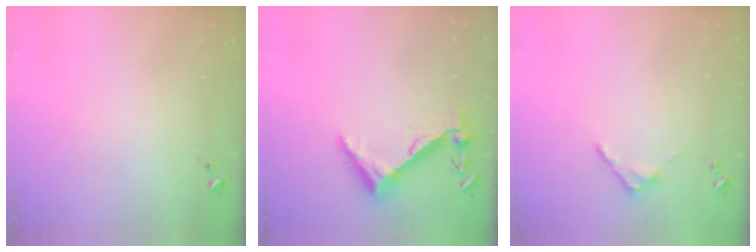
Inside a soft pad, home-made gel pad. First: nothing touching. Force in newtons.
{"total": 6.3, "press": 6.2, "slide": 0.7}
{"total": 3.6, "press": 3.6, "slide": 0.3}